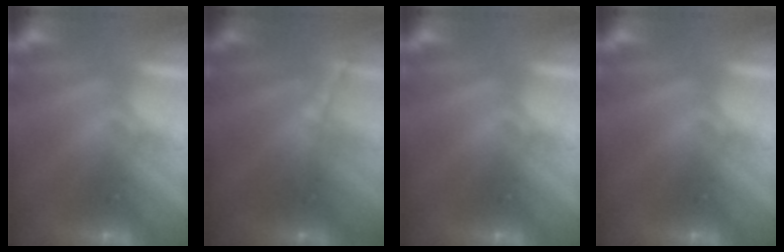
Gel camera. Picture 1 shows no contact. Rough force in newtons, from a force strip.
{"total": 1.6}
{"total": 0.0}
{"total": 0.0}